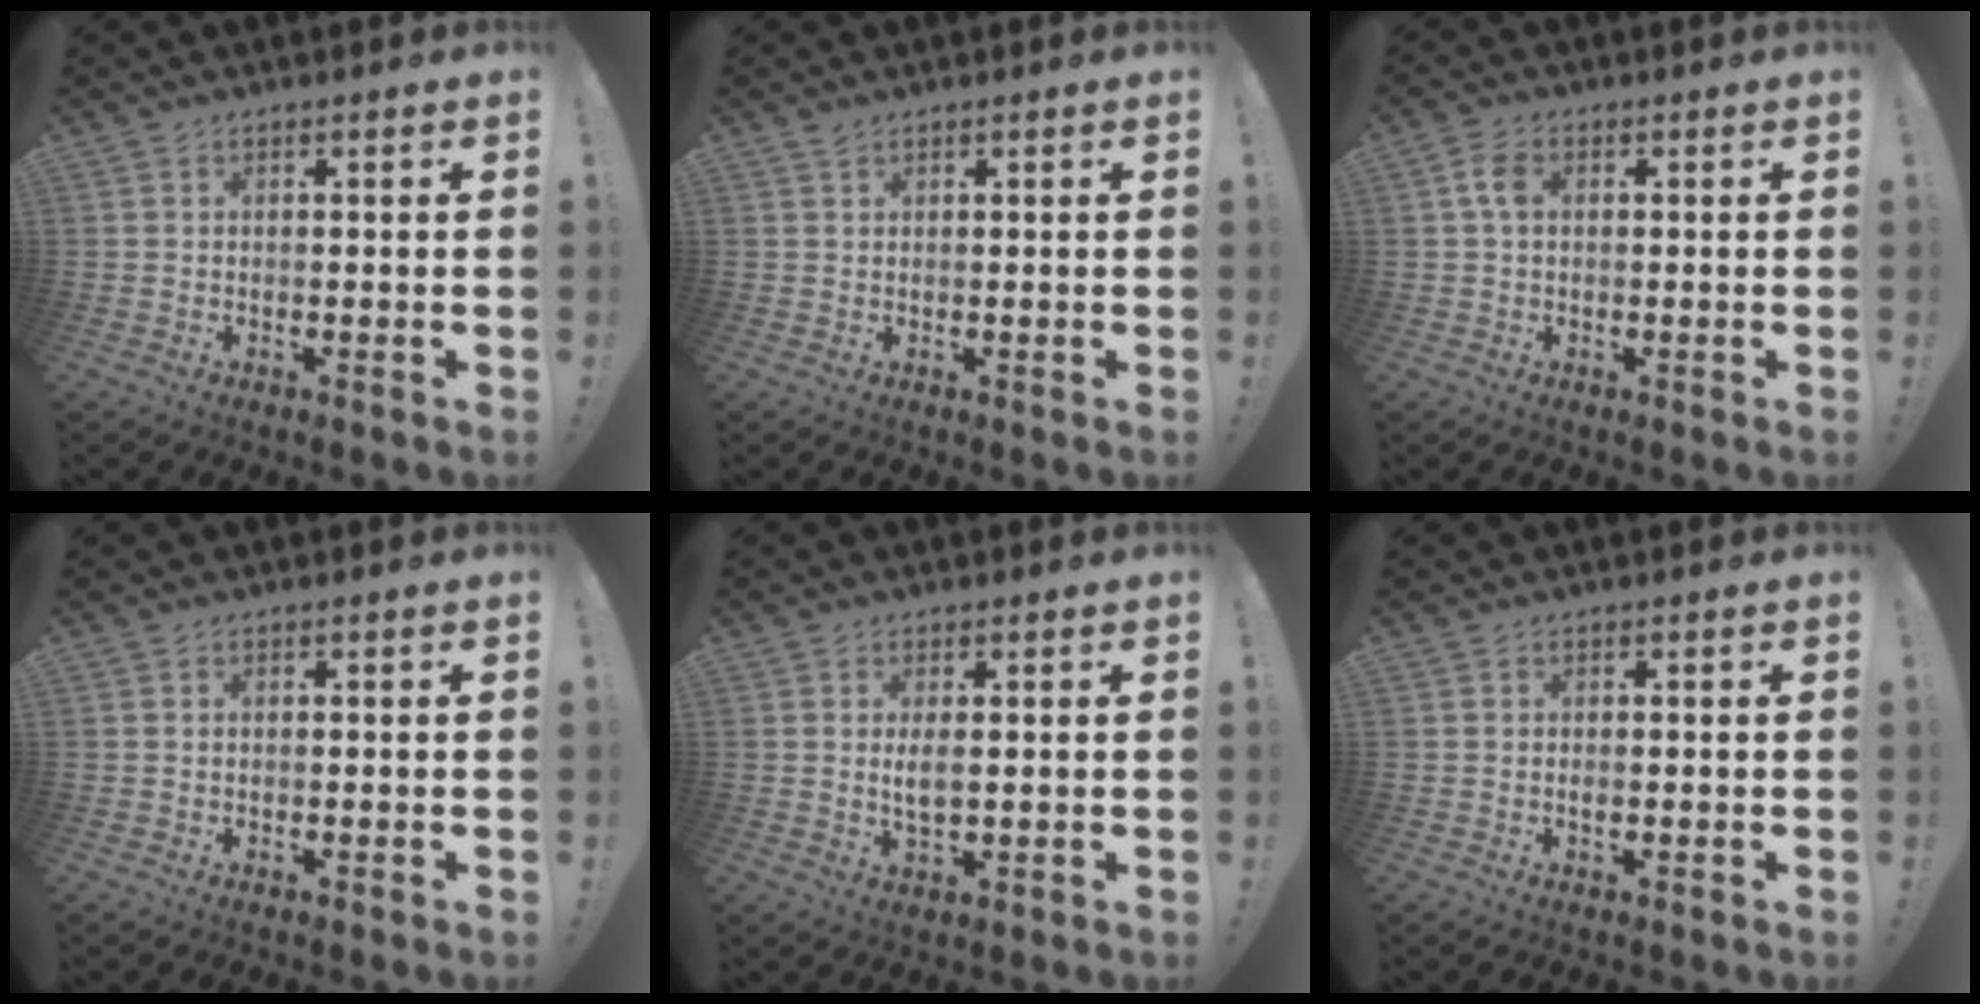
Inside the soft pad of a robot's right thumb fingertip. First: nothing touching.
{"total": 1.2, "force": [1.1, 0.4, 0.4], "torque": [-0.001, -0.004, 0.019]}
{"total": 4.6, "force": [0.7, 2.9, 3.5], "torque": [-0.066, 0.011, 0.014]}
{"total": 0.0}
{"total": 4.0, "force": [0.5, 1.5, 3.7], "torque": [-0.061, -0.008, 0.004]}
{"total": 0.8, "force": [-0.2, 0.2, 0.8], "torque": [-0.007, -0.004, -0.005]}